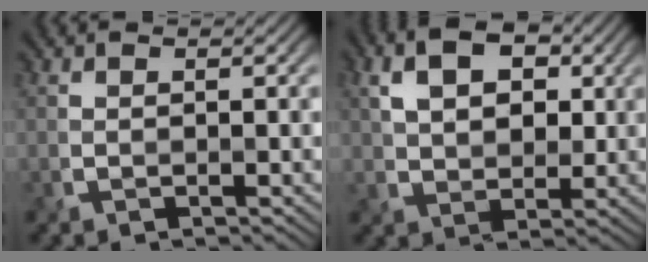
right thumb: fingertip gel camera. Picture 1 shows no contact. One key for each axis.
{"total": 6.9, "fx": 2.2, "fy": 4.5, "fz": 4.6, "tx": -0.089, "ty": 0.008, "tz": 0.030}